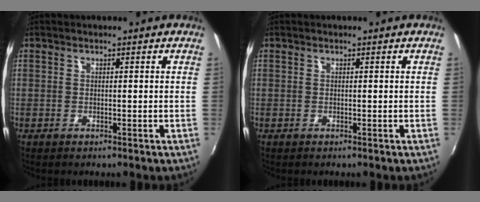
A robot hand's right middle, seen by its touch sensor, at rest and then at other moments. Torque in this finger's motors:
{"motor_torque": [0.02, -0.01, 0.01, 0.01]}